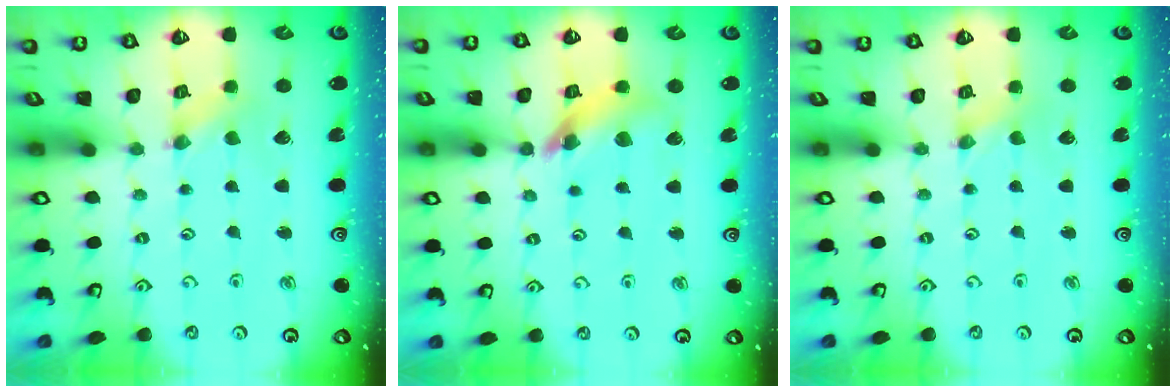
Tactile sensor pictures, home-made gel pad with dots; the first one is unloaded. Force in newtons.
{"total": 12.4, "press": 12.3, "slide": 1.6}
{"total": 0.0}